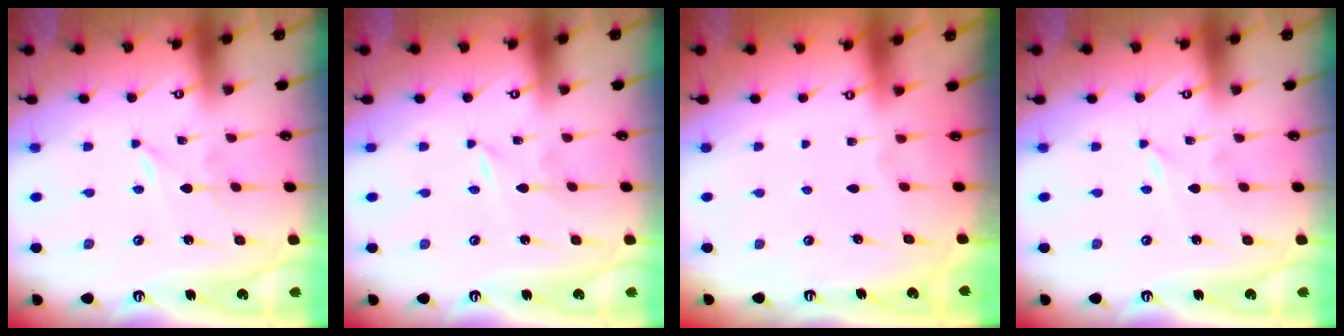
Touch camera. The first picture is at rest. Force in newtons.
{"total": 0.6, "press": 0.6, "slide": 0.1}
{"total": 0.6, "press": 0.6, "slide": 0.1}
{"total": 0.0}